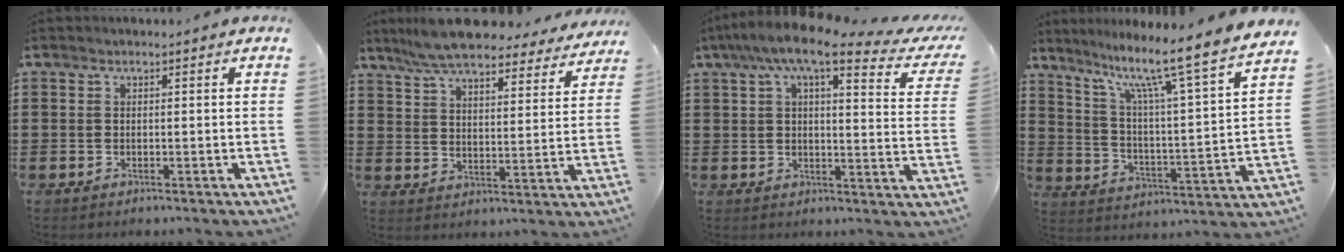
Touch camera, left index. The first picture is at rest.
{"total": 8.7, "force": [7.9, 1.0, 3.4], "torque": [-0.096, -0.034, 0.144]}
{"total": 8.8, "force": [6.4, 1.3, 5.9], "torque": [-0.123, -0.026, 0.105]}
{"total": 10.4, "force": [8.5, -0.9, 5.9], "torque": [-0.122, -0.073, 0.125]}